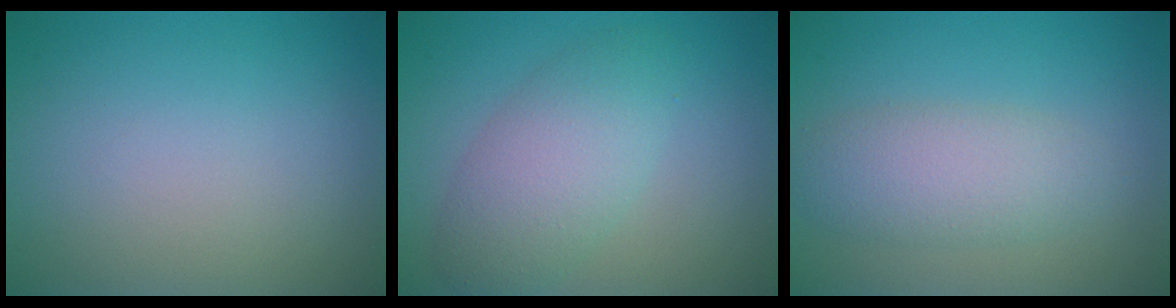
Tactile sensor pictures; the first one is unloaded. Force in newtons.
{"total": 4.7, "press": 4.7, "slide": 0.1}
{"total": 3.9, "press": 3.9, "slide": 0.0}